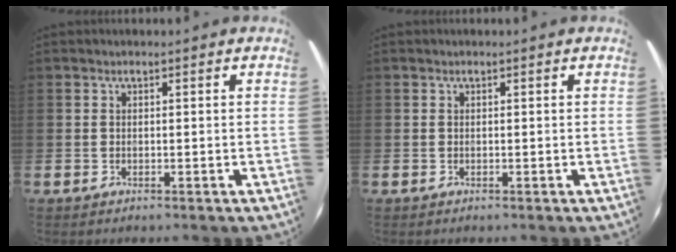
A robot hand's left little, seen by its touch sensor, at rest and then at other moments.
{"total": 0.0}